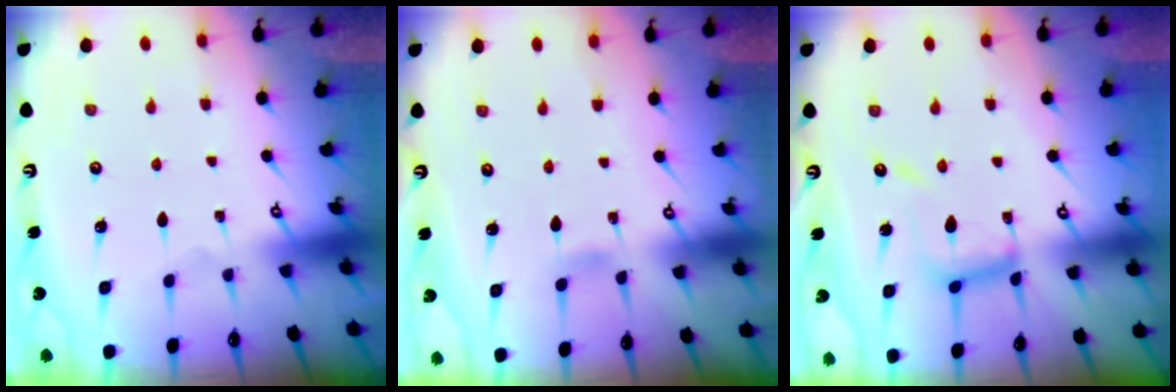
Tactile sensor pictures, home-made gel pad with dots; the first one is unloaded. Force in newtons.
{"total": 2.5, "press": 2.5, "slide": 0.3}
{"total": 12.6, "press": 12.5, "slide": 1.1}